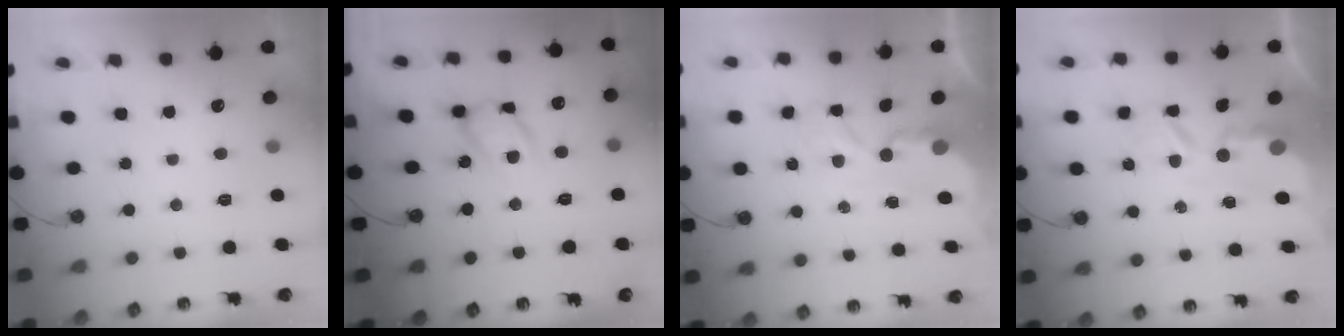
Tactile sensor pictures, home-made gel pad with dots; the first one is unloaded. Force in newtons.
{"total": 14.4, "press": 14.3, "slide": 1.1}
{"total": 4.5, "press": 4.5, "slide": 0.3}
{"total": 4.7, "press": 4.7, "slide": 0.2}